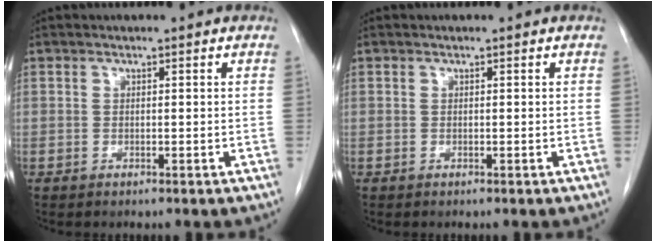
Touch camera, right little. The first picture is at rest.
{"total": 0.0}